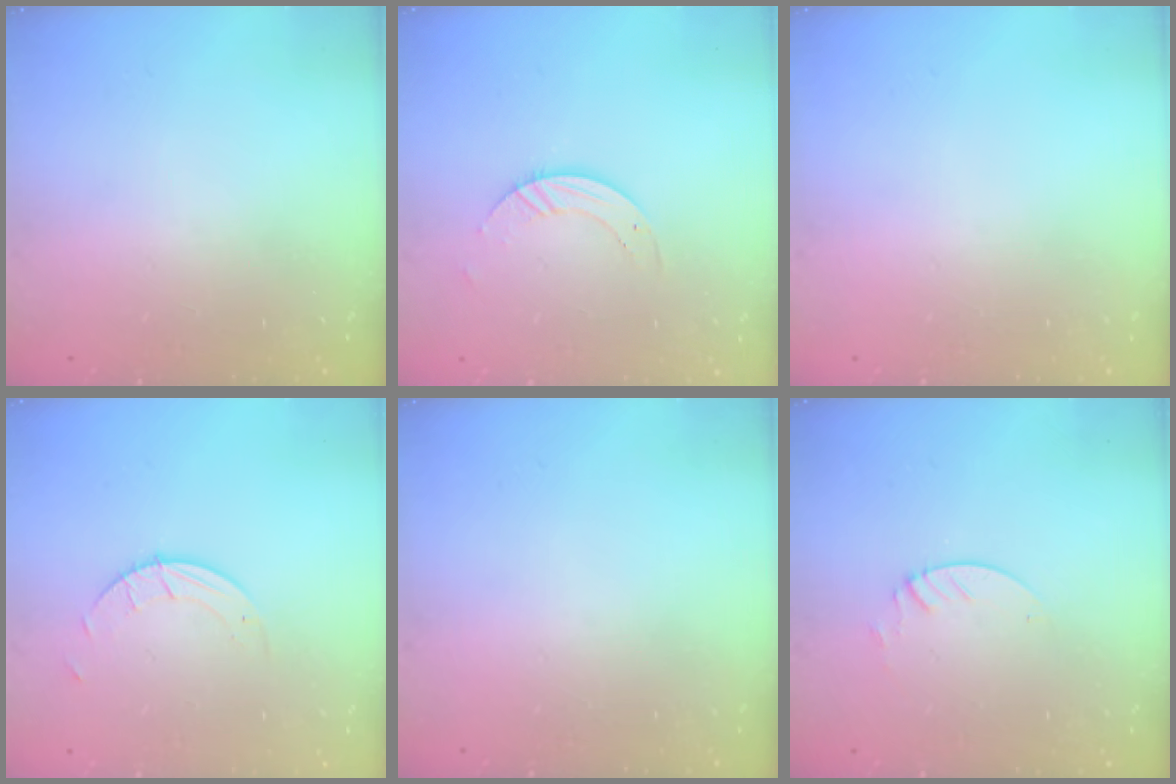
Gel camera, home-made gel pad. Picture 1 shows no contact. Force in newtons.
{"total": 3.8, "press": 3.8, "slide": 0.2}
{"total": 0.0}
{"total": 1.9, "press": 1.9, "slide": 0.1}
{"total": 0.0}
{"total": 1.3, "press": 1.3, "slide": 0.1}